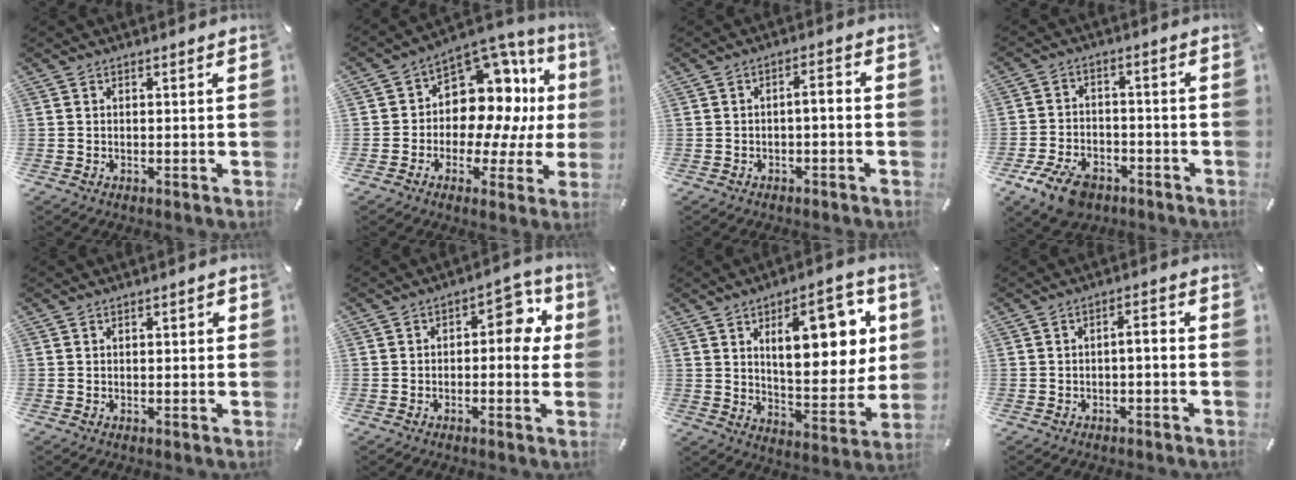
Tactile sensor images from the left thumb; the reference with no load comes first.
{"total": 13.6, "force": [4.2, 10.2, 7.9], "torque": [-0.113, -0.059, 0.079]}
{"total": 2.9, "force": [-1.6, 0.9, 2.3], "torque": [-0.040, 0.011, -0.033]}
{"total": 9.4, "force": [-5.9, 5.5, 4.9], "torque": [-0.097, 0.031, -0.105]}
{"total": 1.4, "force": [0.1, 0.7, 1.2], "torque": [-0.014, 0.002, -0.002]}
{"total": 8.1, "force": [0.8, 4.5, 6.7], "torque": [-0.071, -0.004, 0.001]}
{"total": 18.4, "force": [7.1, 8.2, 14.8], "torque": [-0.200, -0.018, 0.109]}
{"total": 3.0, "force": [-1.8, 1.0, 2.2], "torque": [-0.039, 0.013, -0.037]}